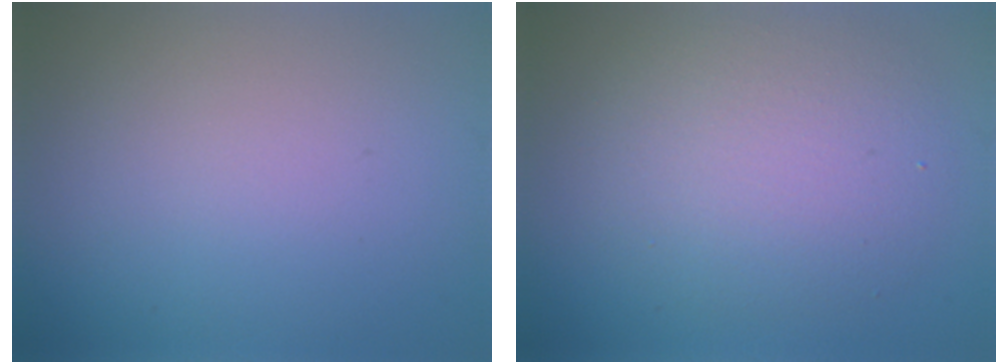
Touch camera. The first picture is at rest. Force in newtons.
{"total": 5.3, "press": 5.3, "slide": 0.6}